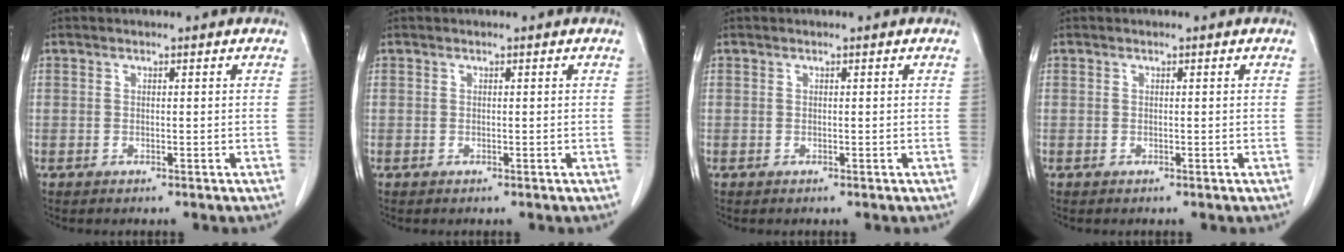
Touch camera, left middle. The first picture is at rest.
{"total": 0.0}
{"total": 0.0}
{"total": 0.0}